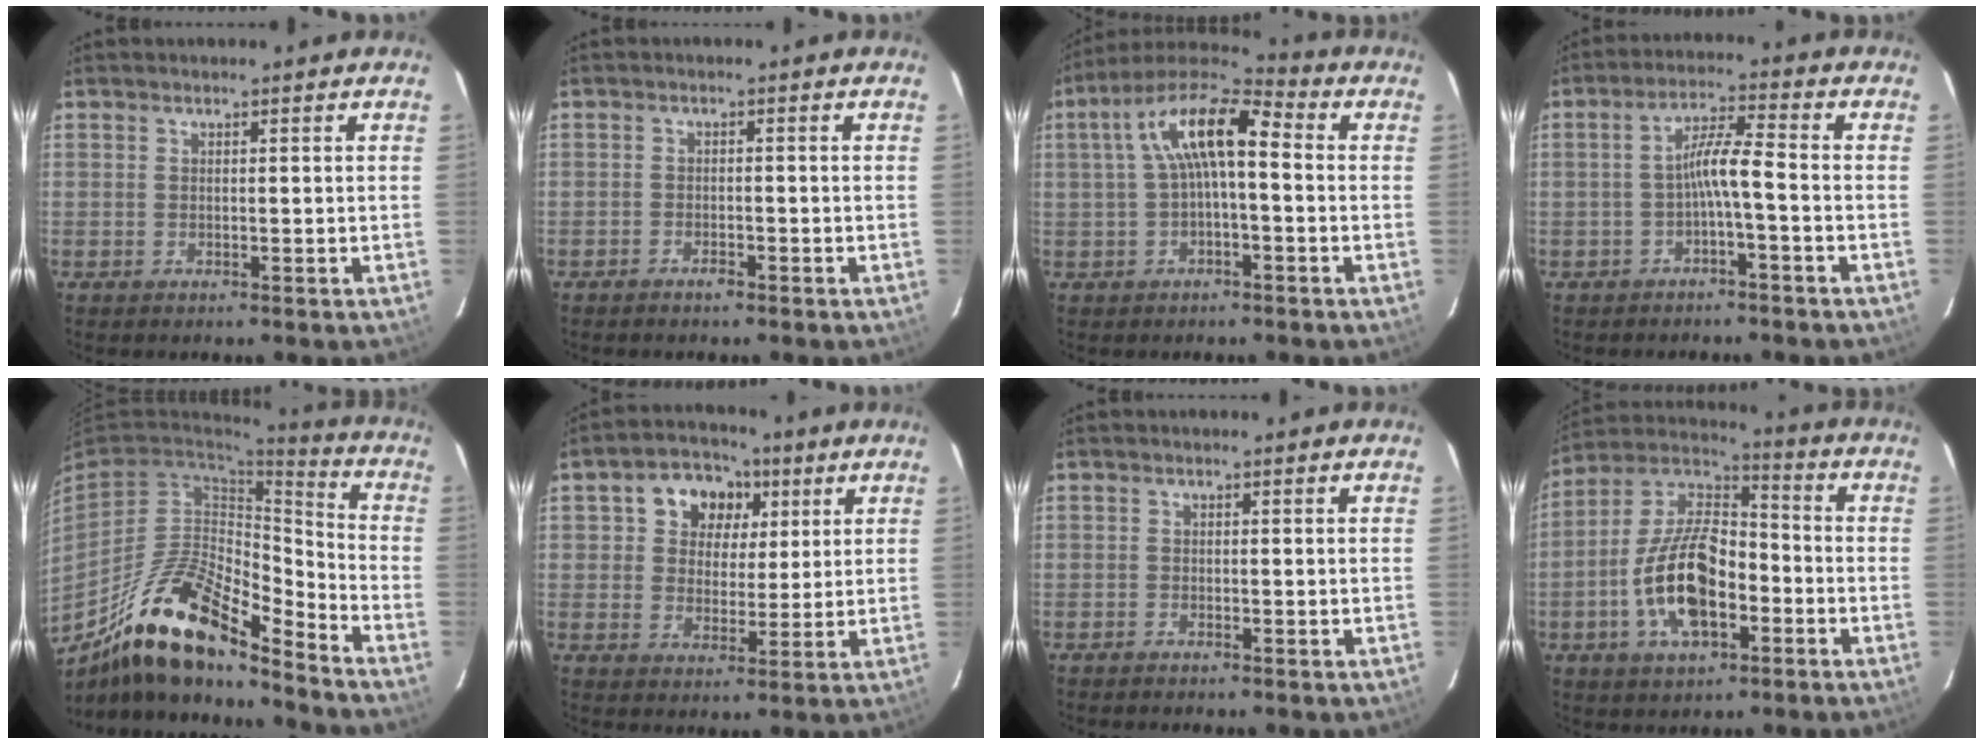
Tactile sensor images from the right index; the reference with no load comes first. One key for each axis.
{"total": 1.6, "fx": -1.4, "fy": 0.6, "fz": 0.5, "tx": -0.017, "ty": 0.003, "tz": -0.028}
{"total": 11.4, "fx": 0.6, "fy": 3.9, "fz": 10.7, "tx": -0.205, "ty": 0.030, "tz": 0.008}
{"total": 4.9, "fx": -2.0, "fy": 0.0, "fz": 4.5, "tx": -0.094, "ty": 0.013, "tz": -0.035}
{"total": 20.2, "fx": -14.5, "fy": 5.8, "fz": 12.8, "tx": -0.233, "ty": -0.012, "tz": -0.265}
{"total": 9.5, "fx": 3.4, "fy": 7.8, "fz": 4.3, "tx": -0.086, "ty": 0.021, "tz": 0.054}
{"total": 0.9, "fx": -0.7, "fy": 0.4, "fz": 0.2, "tx": -0.007, "ty": 0.001, "tz": -0.013}
{"total": 16.6, "fx": -5.3, "fy": 8.3, "fz": 13.3, "tx": -0.269, "ty": 0.010, "tz": -0.096}